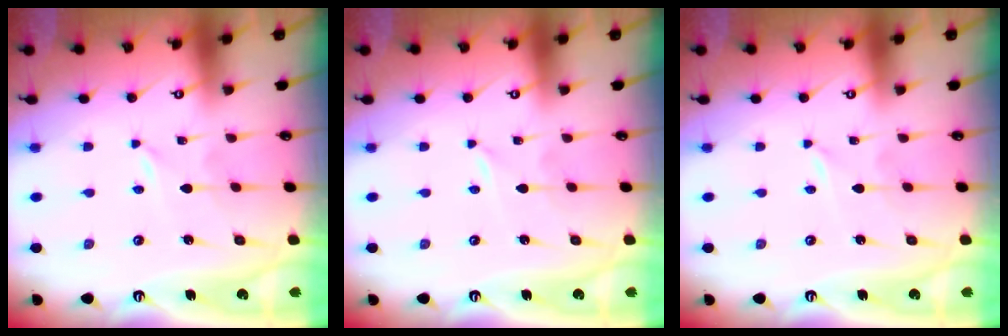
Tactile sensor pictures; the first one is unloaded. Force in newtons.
{"total": 0.0}
{"total": 0.0}